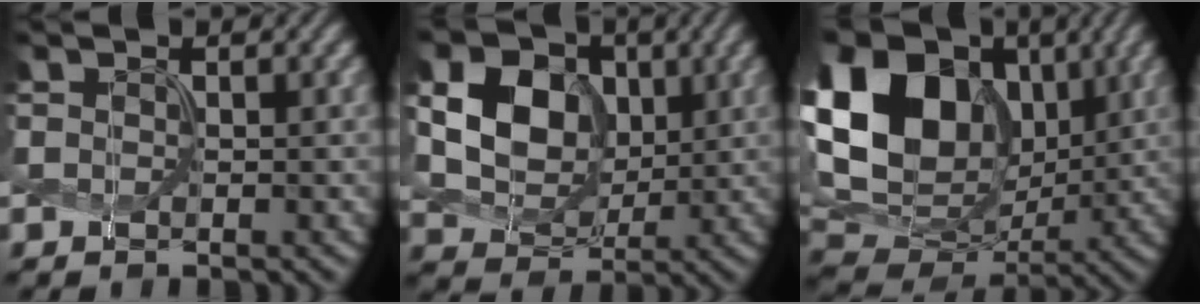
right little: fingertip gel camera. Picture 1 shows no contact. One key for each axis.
{"total": 8.6, "fx": 1.2, "fy": 6.8, "fz": 5.2, "tx": -0.132, "ty": 0.010, "tz": 0.020}
{"total": 17.0, "fx": 4.3, "fy": 12.3, "fz": 10.9, "tx": -0.216, "ty": 0.047, "tz": 0.081}